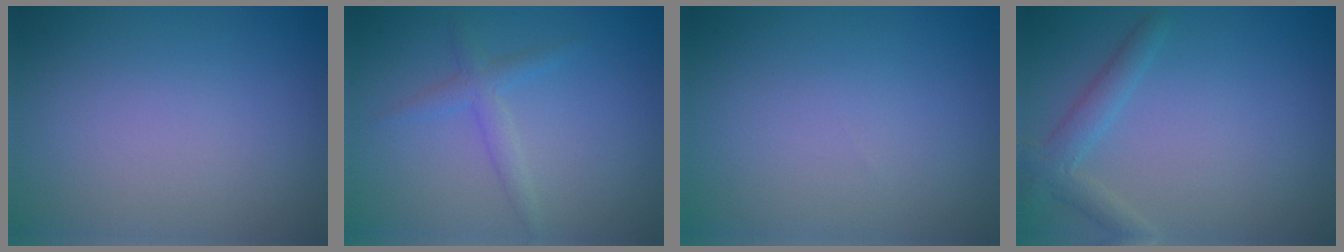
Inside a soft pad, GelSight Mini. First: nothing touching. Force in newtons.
{"total": 1.7, "press": 1.7, "slide": 0.1}
{"total": 0.0}
{"total": 2.3, "press": 2.3, "slide": 0.1}